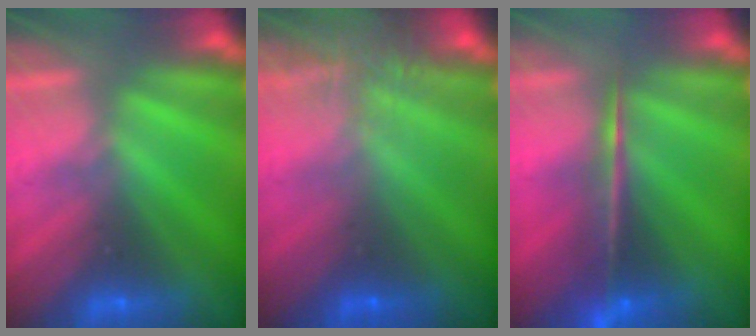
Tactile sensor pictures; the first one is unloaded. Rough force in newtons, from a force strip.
{"total": 5.5}
{"total": 6.7}